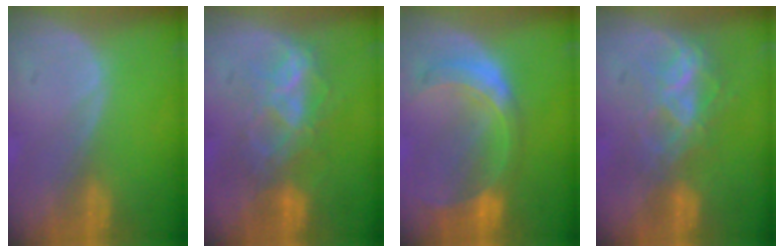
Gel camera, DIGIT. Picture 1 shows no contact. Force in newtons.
{"total": 6.6, "press": 6.5, "slide": 1.3}
{"total": 7.9, "press": 7.0, "slide": 3.7}
{"total": 7.3, "press": 6.2, "slide": 3.9}